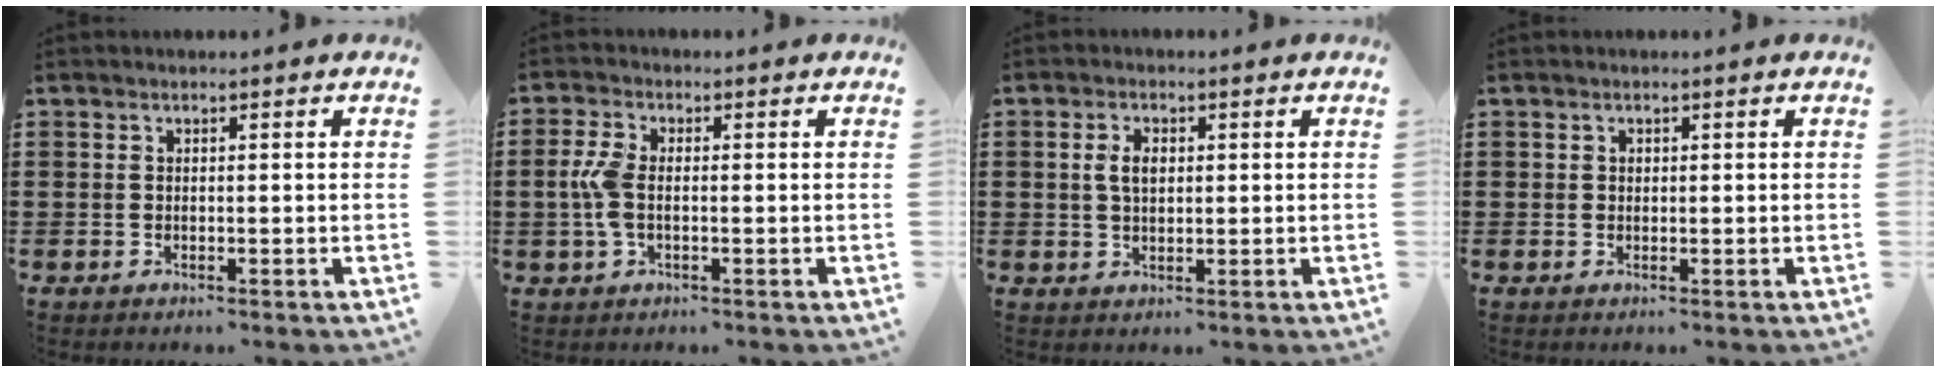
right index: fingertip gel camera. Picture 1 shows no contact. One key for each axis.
{"total": 4.6, "fx": -0.5, "fy": 2.2, "fz": 4.0, "tx": -0.110, "ty": -0.010, "tz": -0.019}
{"total": 3.3, "fx": 0.5, "fy": 1.7, "fz": 2.8, "tx": -0.057, "ty": 0.008, "tz": 0.007}
{"total": 0.6, "fx": 0.1, "fy": 0.5, "fz": 0.2, "tx": -0.005, "ty": 0.004, "tz": 0.003}